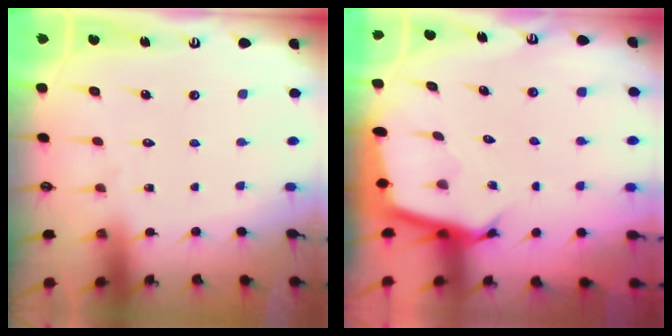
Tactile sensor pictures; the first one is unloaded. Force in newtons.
{"total": 3.1, "press": 3.1, "slide": 0.1}